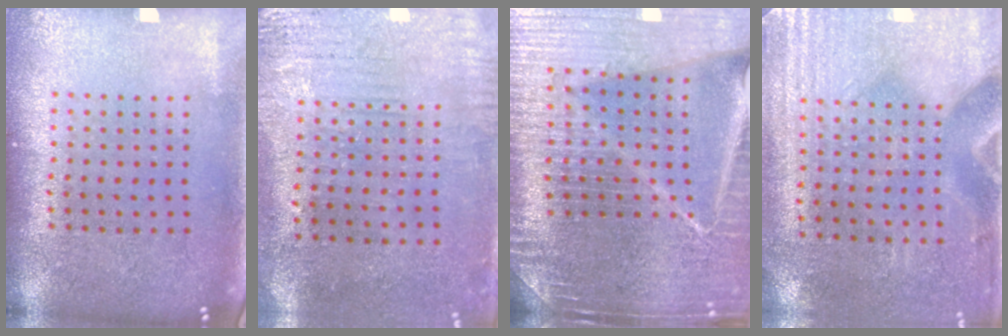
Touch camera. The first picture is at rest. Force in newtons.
{"total": 3.1, "press": 2.4, "slide": 1.8}
{"total": 5.3, "press": 4.8, "slide": 2.1}
{"total": 2.9, "press": 2.5, "slide": 1.5}